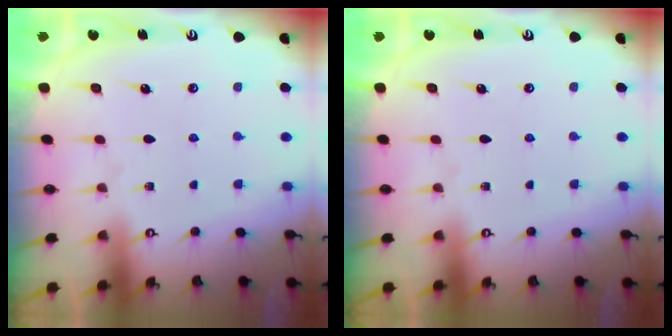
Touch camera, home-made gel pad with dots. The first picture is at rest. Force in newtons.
{"total": 0.0}